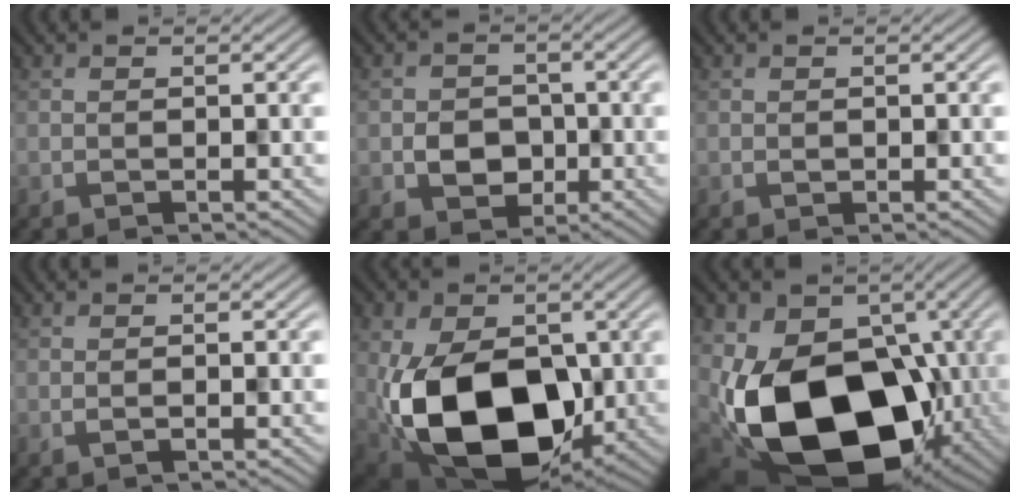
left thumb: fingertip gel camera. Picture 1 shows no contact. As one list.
[{"total": 3.5, "force": [-0.8, 3.2, 1.0], "torque": [-0.016, -0.006, -0.016]}, {"total": 0.5, "force": [0.0, 0.5, 0.1], "torque": [0.001, 0.000, 0.003]}, {"total": 0.6, "force": [0.2, 0.1, 0.5], "torque": [-0.011, -0.003, -0.002]}, {"total": 16.9, "force": [-3.5, 11.1, 12.2], "torque": [-0.225, -0.037, -0.052]}, {"total": 20.1, "force": [-6.0, 13.2, 13.8], "torque": [-0.274, -0.032, -0.094]}]